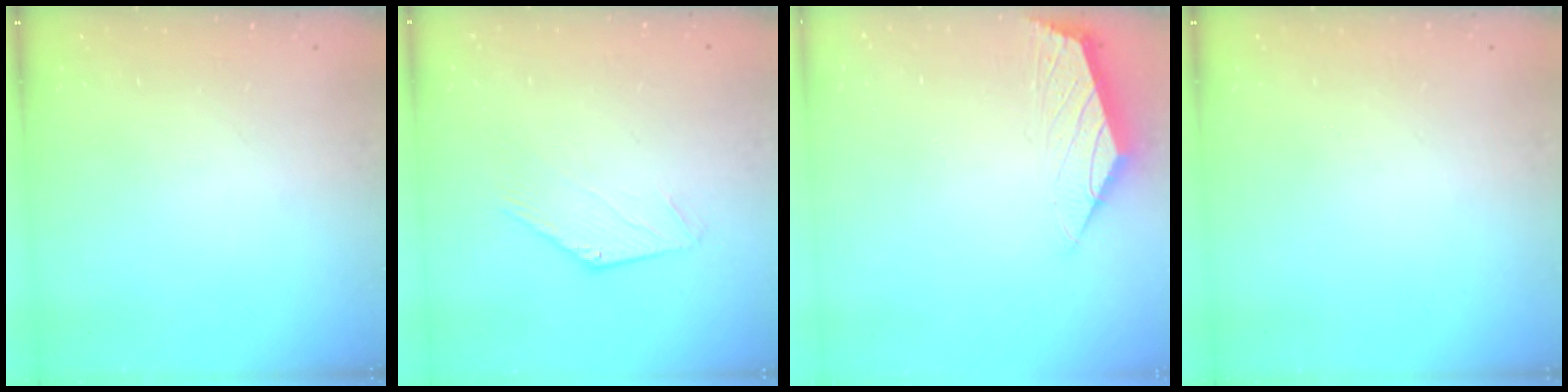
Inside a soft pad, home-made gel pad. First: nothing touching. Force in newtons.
{"total": 0.0}
{"total": 0.0}
{"total": 0.0}